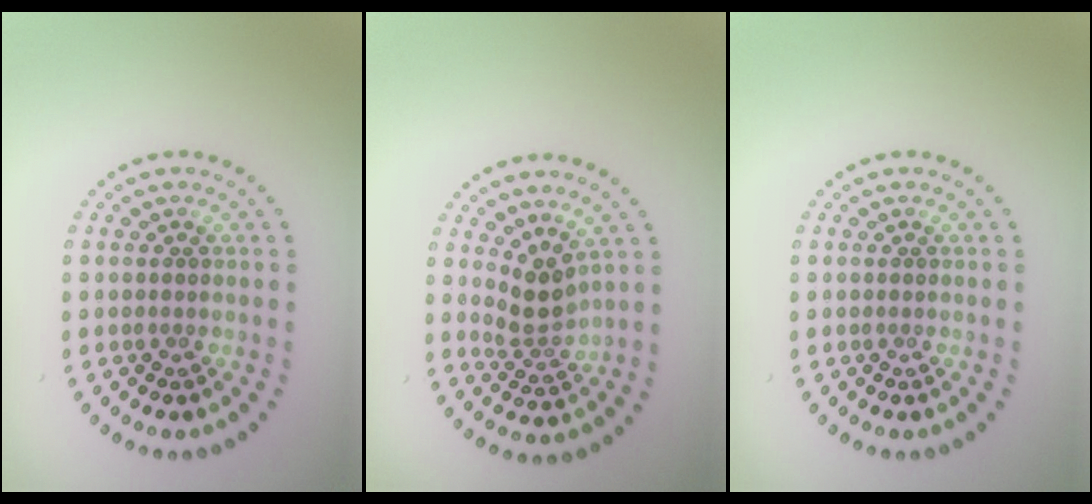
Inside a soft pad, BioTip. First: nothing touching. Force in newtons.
{"total": 2.5, "press": 1.7, "slide": 1.8}
{"total": 0.0}